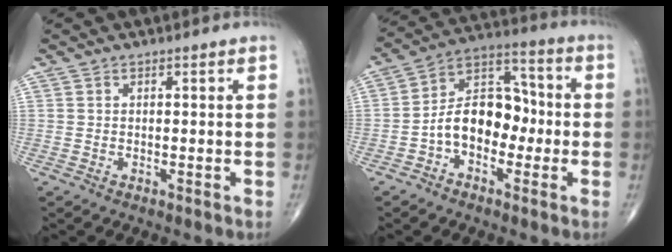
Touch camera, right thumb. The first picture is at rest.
{"total": 12.0, "force": [-2.6, 8.1, 8.5], "torque": [-0.112, 0.050, -0.058]}